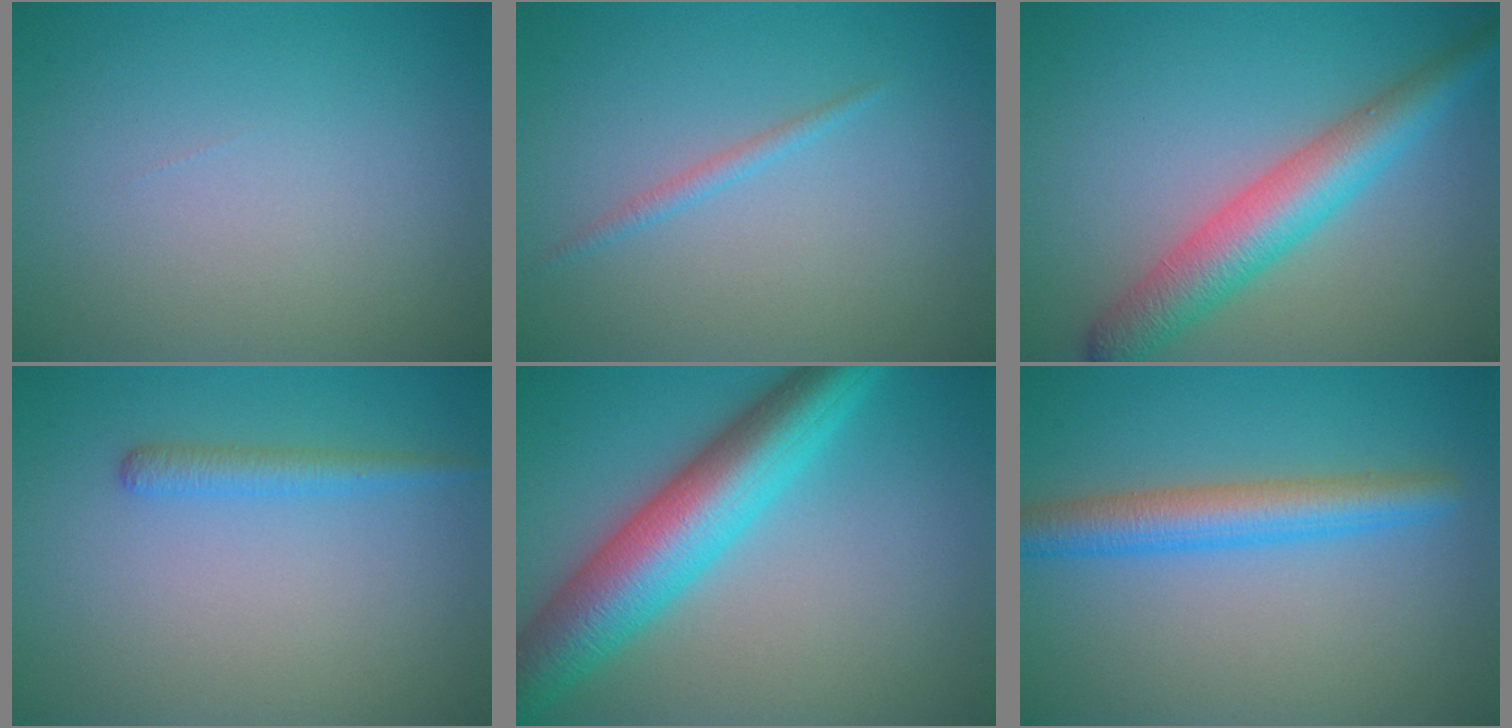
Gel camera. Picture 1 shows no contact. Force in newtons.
{"total": 1.0, "press": 1.0, "slide": 0.1}
{"total": 5.7, "press": 5.7, "slide": 0.1}
{"total": 1.7, "press": 1.7, "slide": 0.1}
{"total": 9.2, "press": 9.2, "slide": 0.2}
{"total": 4.3, "press": 4.3, "slide": 0.1}